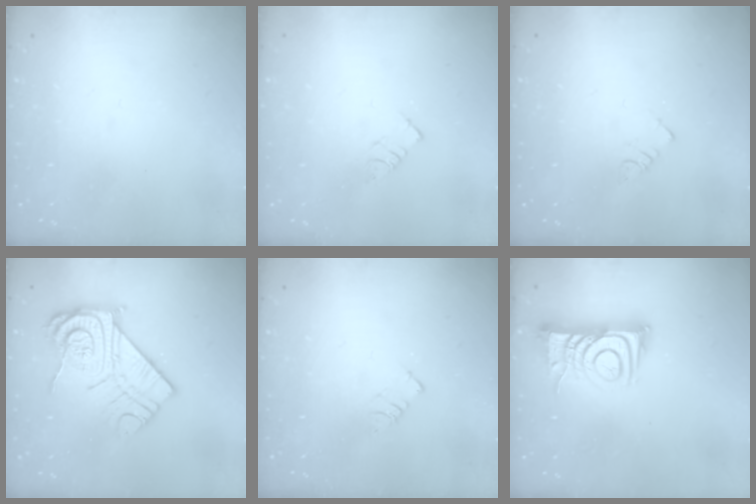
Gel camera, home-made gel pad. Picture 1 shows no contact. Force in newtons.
{"total": 3.7, "press": 3.7, "slide": 0.2}
{"total": 2.3, "press": 2.3, "slide": 0.4}
{"total": 17.3, "press": 17.2, "slide": 1.3}
{"total": 2.6, "press": 2.6, "slide": 0.3}
{"total": 10.6, "press": 10.5, "slide": 1.1}